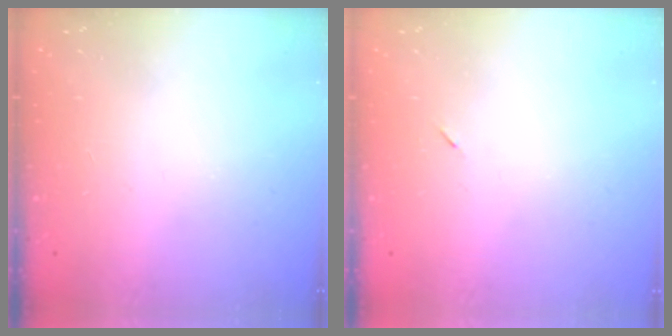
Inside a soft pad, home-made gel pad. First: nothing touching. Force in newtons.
{"total": 2.6, "press": 2.3, "slide": 1.2}